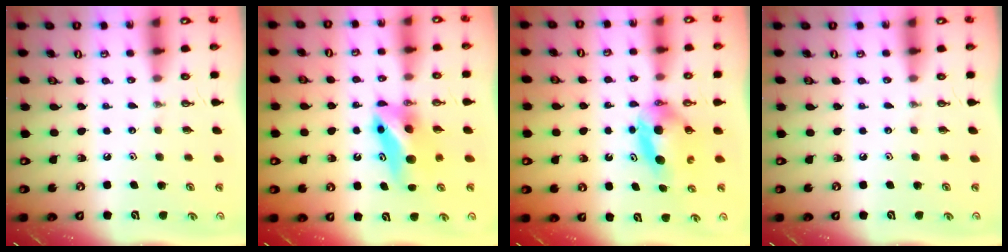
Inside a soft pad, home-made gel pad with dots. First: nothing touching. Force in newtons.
{"total": 8.1, "press": 7.3, "slide": 3.5}
{"total": 7.0, "press": 6.3, "slide": 3.0}
{"total": 0.0}